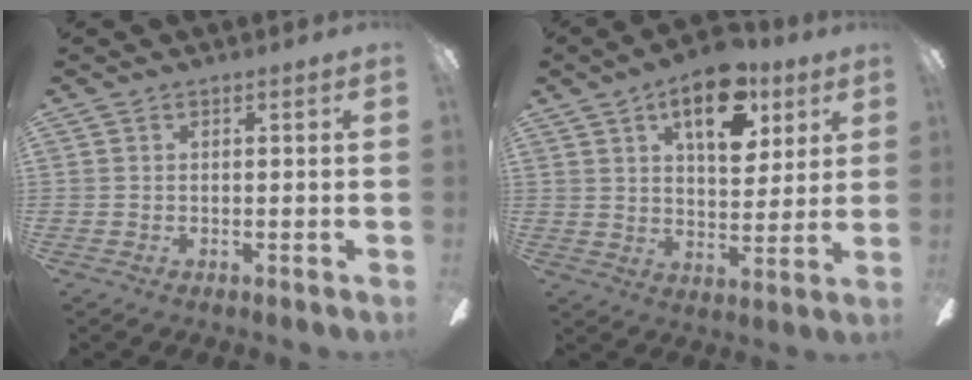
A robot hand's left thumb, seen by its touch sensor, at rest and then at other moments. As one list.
[{"total": 14.6, "force": [7.7, 7.5, 9.9], "torque": [-0.131, -0.021, 0.128]}]